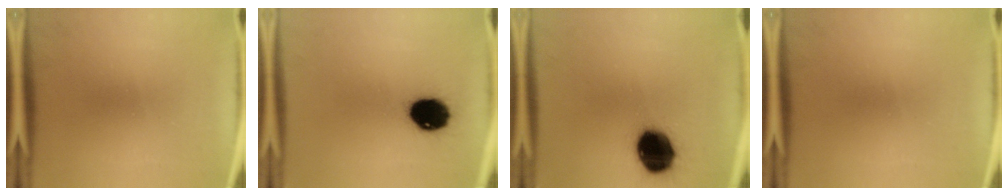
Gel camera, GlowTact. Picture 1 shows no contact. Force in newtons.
{"total": 12.3}
{"total": 16.7}
{"total": 0.0}